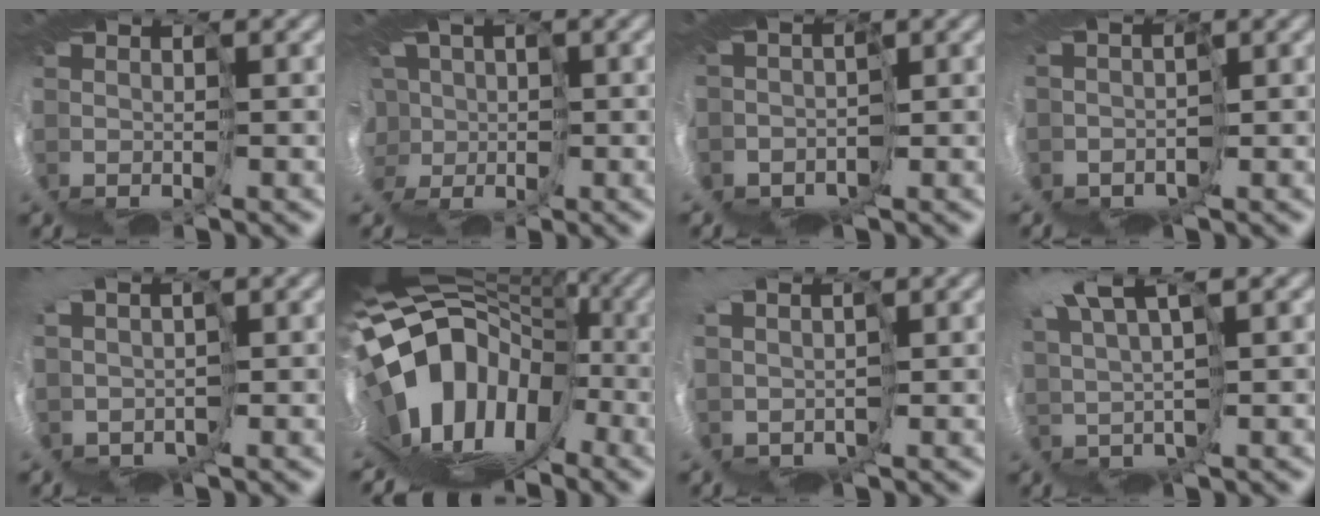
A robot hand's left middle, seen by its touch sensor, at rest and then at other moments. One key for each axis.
{"total": 8.4, "fx": -1.9, "fy": 7.3, "fz": 3.6, "tx": -0.112, "ty": 0.000, "tz": -0.062}
{"total": 7.2, "fx": -2.5, "fy": 5.4, "fz": 4.1, "tx": -0.081, "ty": -0.001, "tz": -0.035}
{"total": 5.9, "fx": -1.7, "fy": 4.3, "fz": 3.7, "tx": -0.065, "ty": -0.005, "tz": -0.021}
{"total": 4.7, "fx": 0.0, "fy": 3.1, "fz": 3.5, "tx": -0.081, "ty": -0.028, "tz": -0.006}
{"total": 13.4, "fx": -1.8, "fy": 8.8, "fz": 10.0, "tx": -0.171, "ty": 0.020, "tz": -0.036}
{"total": 4.3, "fx": 1.0, "fy": 3.1, "fz": 2.9, "tx": -0.066, "ty": -0.019, "tz": 0.008}
{"total": 5.2, "fx": 4.0, "fy": 0.5, "fz": 3.3, "tx": -0.095, "ty": 0.014, "tz": 0.066}